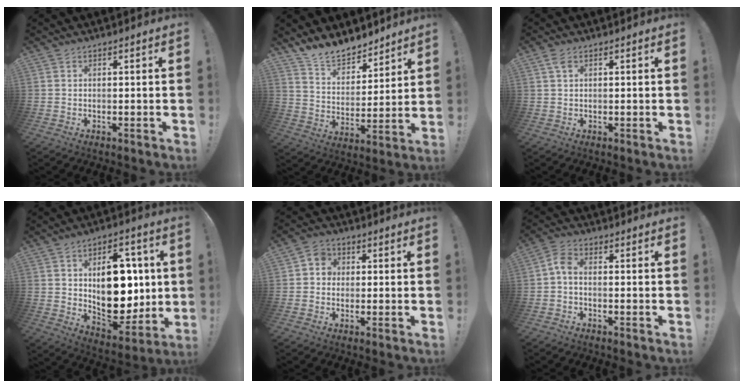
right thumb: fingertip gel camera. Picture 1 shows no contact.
{"total": 11.7, "force": [10.8, 4.1, 2.0], "torque": [-0.053, -0.089, 0.206]}
{"total": 2.3, "force": [1.0, 1.2, 1.6], "torque": [-0.029, 0.000, 0.016]}
{"total": 19.7, "force": [2.8, 12.8, 14.7], "torque": [-0.216, -0.014, 0.060]}
{"total": 4.9, "force": [0.3, 4.5, 1.9], "torque": [-0.028, 0.009, 0.007]}
{"total": 4.3, "force": [-0.6, 2.4, 3.5], "torque": [-0.075, 0.006, -0.012]}